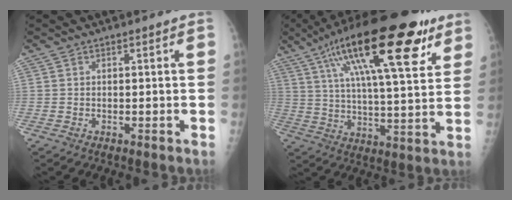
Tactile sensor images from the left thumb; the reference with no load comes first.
{"total": 25.1, "force": [12.7, 7.6, 20.3], "torque": [-0.312, -0.013, 0.202]}